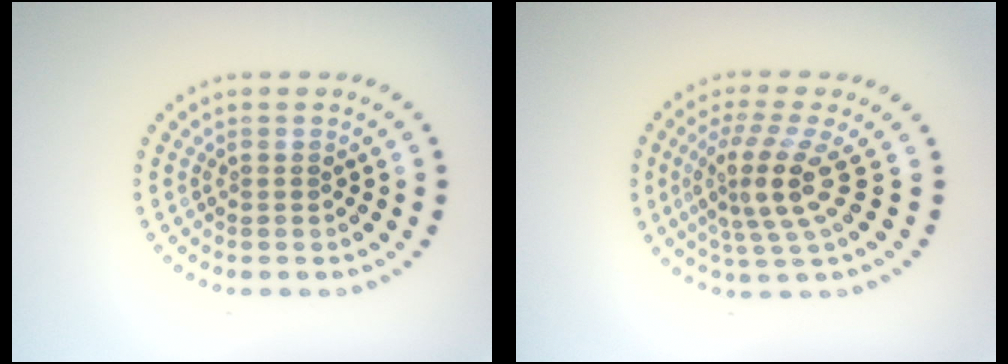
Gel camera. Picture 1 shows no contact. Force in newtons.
{"total": 4.3, "press": 3.1, "slide": 2.9}